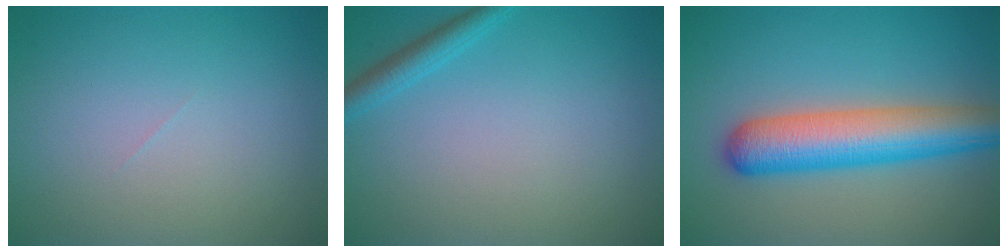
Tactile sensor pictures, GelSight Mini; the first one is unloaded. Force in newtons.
{"total": 1.9, "press": 1.9, "slide": 0.2}
{"total": 7.5, "press": 7.5, "slide": 0.3}